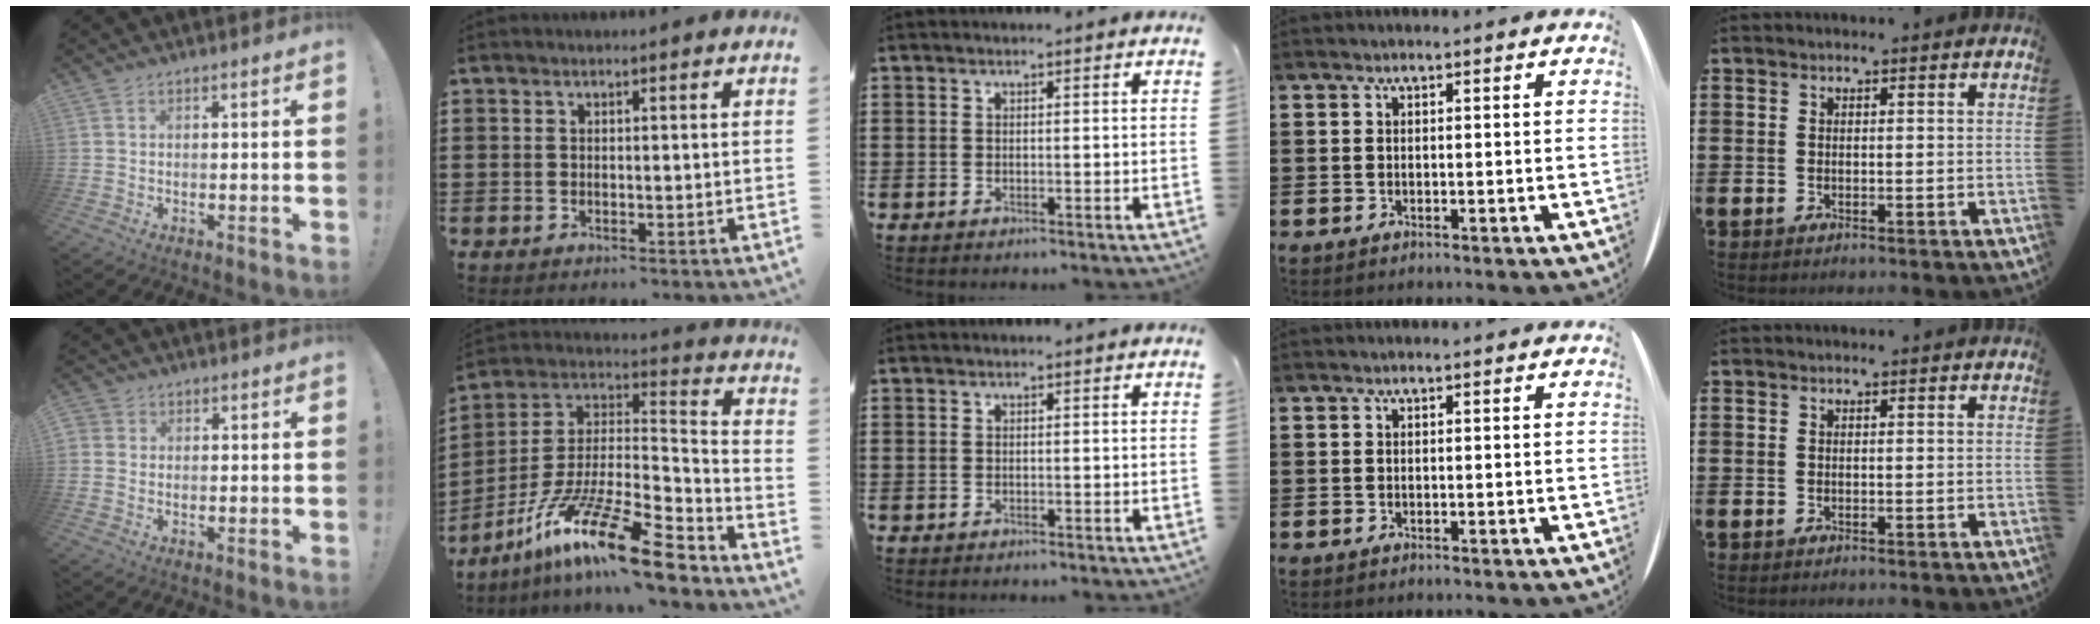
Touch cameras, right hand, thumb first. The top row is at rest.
{"thumb": {"total": 1.8, "force": [0.1, 1.7, 0.6], "torque": [-0.008, 0.004, 0.001]}, "index": {"total": 17.2, "force": [-12.1, 3.0, 11.9], "torque": [-0.223, 0.026, -0.218]}}